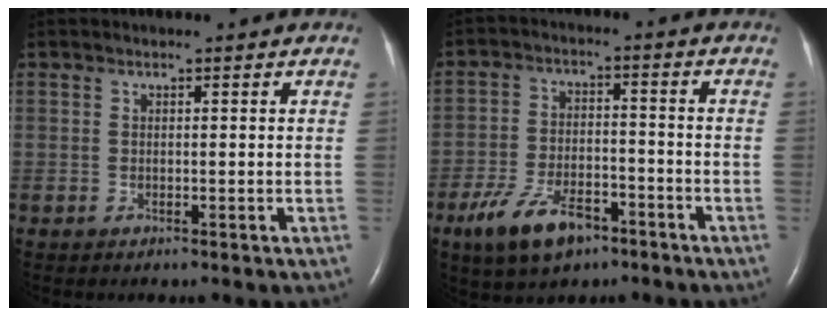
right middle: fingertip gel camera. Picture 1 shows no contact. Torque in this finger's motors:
{"motor_torque": [1.12, -0.96, 0.18, 0.04]}